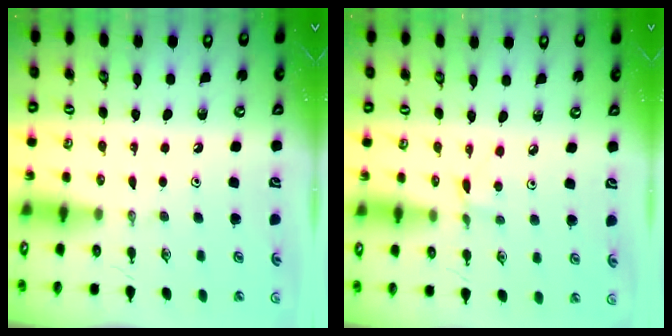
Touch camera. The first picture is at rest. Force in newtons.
{"total": 2.2, "press": 2.2, "slide": 0.3}